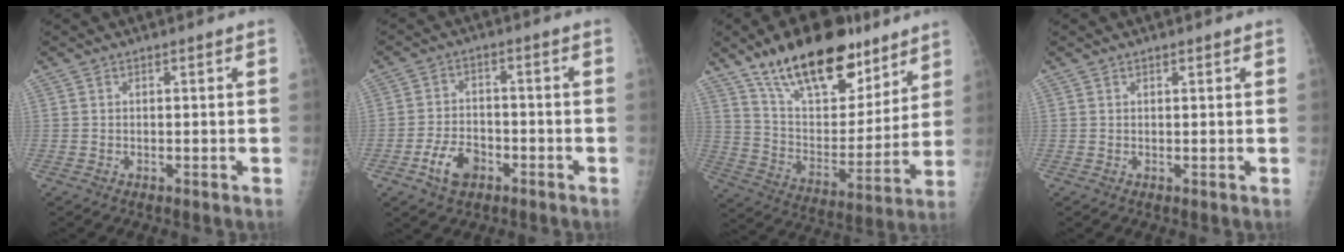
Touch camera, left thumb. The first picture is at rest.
{"total": 6.8, "force": [-3.4, 4.4, 4.0], "torque": [-0.061, 0.021, -0.059]}
{"total": 24.3, "force": [16.6, 10.9, 14.0], "torque": [-0.181, -0.066, 0.274]}
{"total": 0.6, "force": [0.4, 0.3, 0.4], "torque": [-0.007, -0.002, 0.007]}